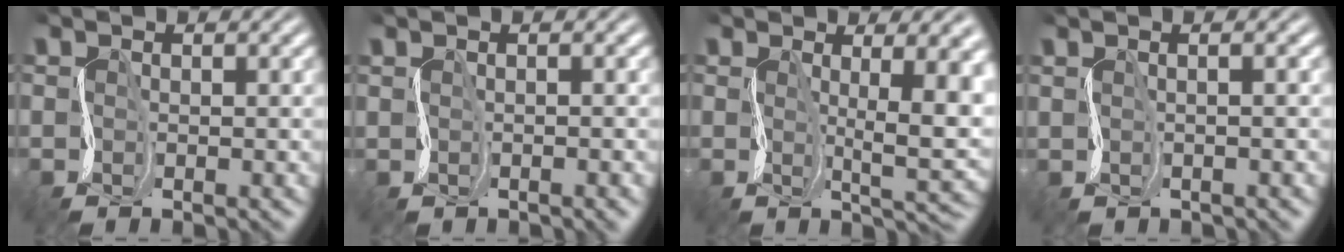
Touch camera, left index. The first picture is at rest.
{"total": 1.6, "force": [0.7, 0.7, 1.2], "torque": [-0.004, 0.009, 0.001]}
{"total": 7.6, "force": [1.1, 2.3, 7.2], "torque": [-0.102, -0.005, 0.025]}
{"total": 2.8, "force": [1.5, 1.4, 1.9], "torque": [-0.014, 0.021, -0.002]}